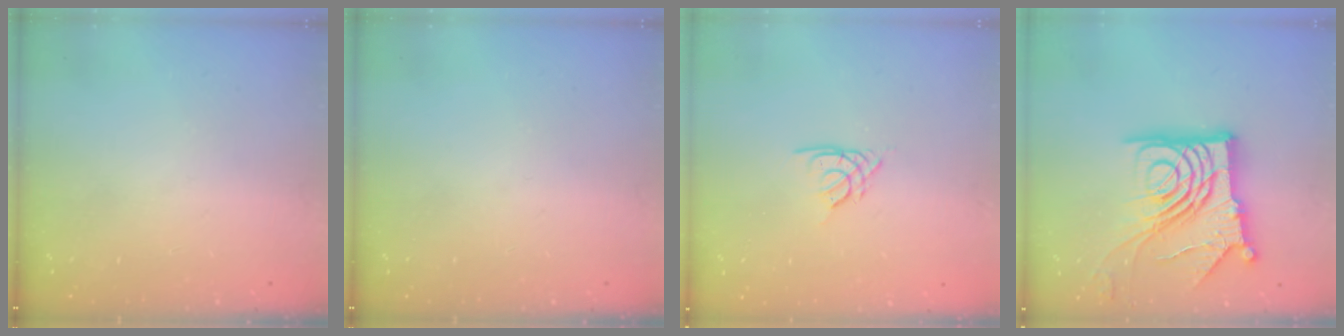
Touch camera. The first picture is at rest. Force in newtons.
{"total": 0.0}
{"total": 2.2, "press": 2.1, "slide": 0.5}
{"total": 20.3, "press": 20.2, "slide": 2.3}